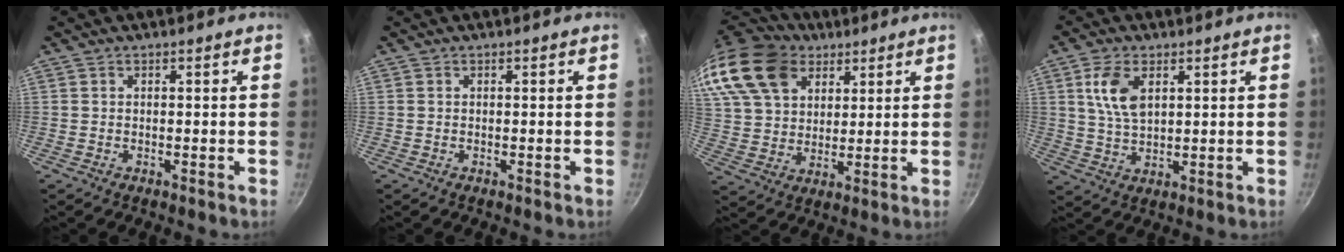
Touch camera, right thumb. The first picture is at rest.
{"total": 0.0}
{"total": 20.3, "force": [11.8, 13.5, 9.7], "torque": [-0.192, -0.006, 0.224]}
{"total": 7.8, "force": [2.8, 4.4, 5.9], "torque": [-0.110, -0.009, 0.056]}